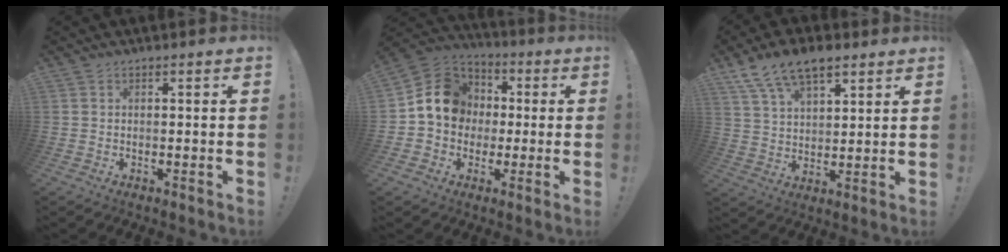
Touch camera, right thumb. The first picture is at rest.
{"total": 14.1, "force": [1.1, 12.5, 6.5], "torque": [-0.089, 0.012, 0.032]}
{"total": 11.1, "force": [7.6, 5.1, 6.3], "torque": [-0.116, -0.031, 0.145]}